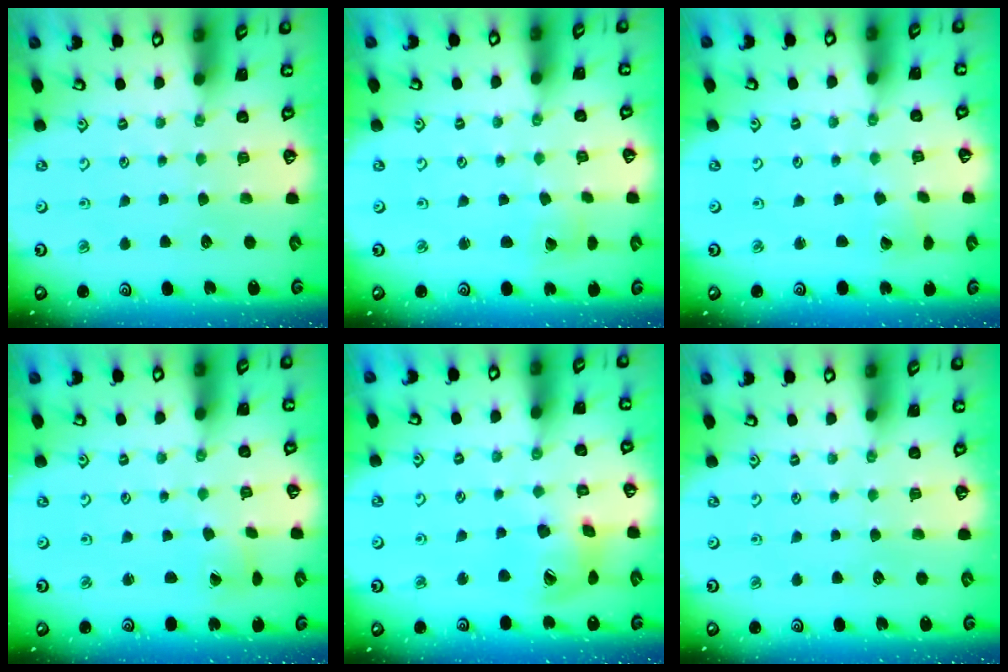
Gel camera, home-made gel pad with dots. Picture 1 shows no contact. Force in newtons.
{"total": 2.3, "press": 2.3, "slide": 0.2}
{"total": 2.6, "press": 2.6, "slide": 0.1}
{"total": 1.5, "press": 1.5, "slide": 0.0}
{"total": 14.2, "press": 14.0, "slide": 2.0}
{"total": 0.0}